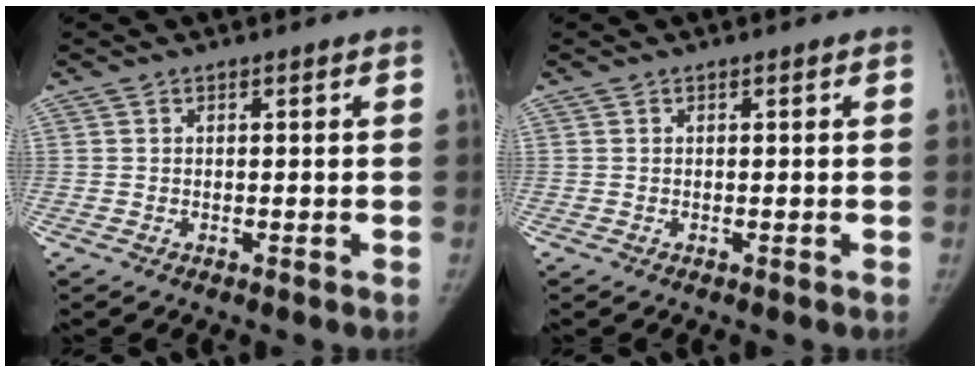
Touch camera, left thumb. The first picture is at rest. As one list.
[{"total": 0.0}]